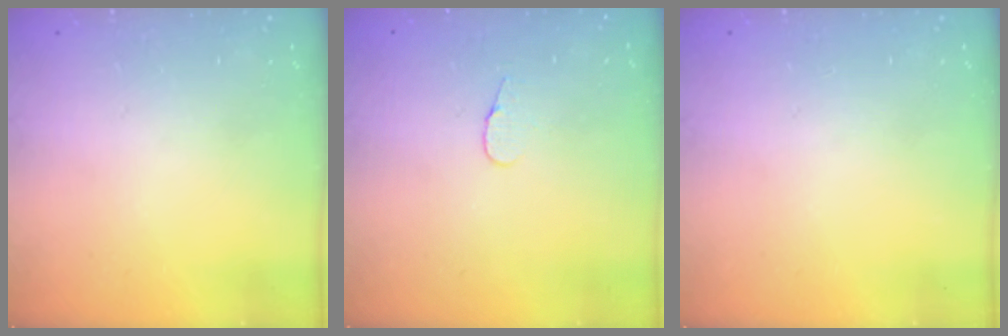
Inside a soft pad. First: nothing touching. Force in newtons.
{"total": 4.0, "press": 4.0, "slide": 0.4}
{"total": 0.0}